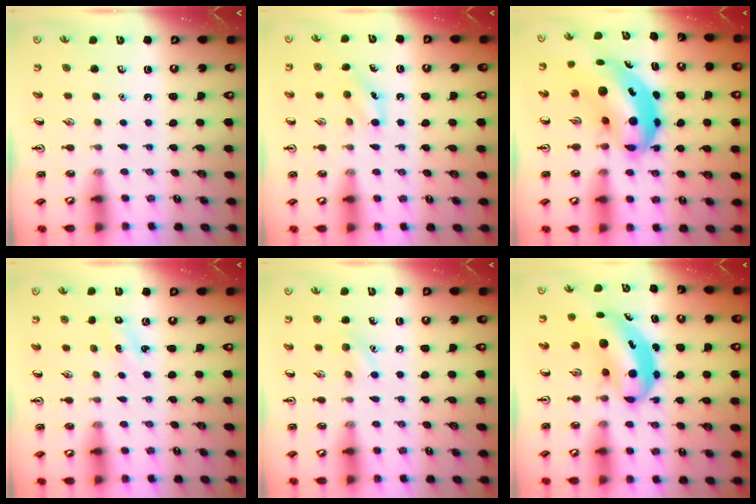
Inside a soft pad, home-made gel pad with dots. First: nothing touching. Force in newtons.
{"total": 6.6, "press": 6.2, "slide": 2.1}
{"total": 9.3, "press": 9.0, "slide": 2.4}
{"total": 1.3, "press": 1.2, "slide": 0.5}
{"total": 6.5, "press": 6.3, "slide": 1.7}
{"total": 6.3, "press": 6.0, "slide": 1.8}